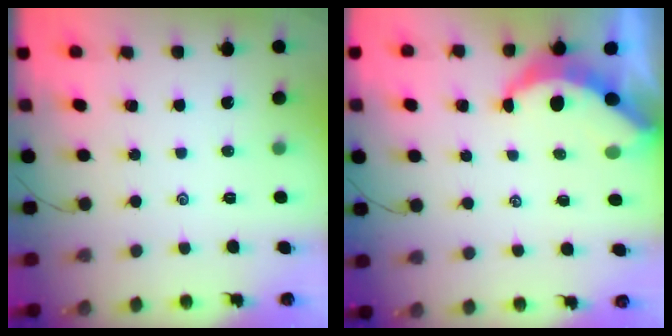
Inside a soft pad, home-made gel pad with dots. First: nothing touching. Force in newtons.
{"total": 6.3, "press": 6.3, "slide": 0.2}